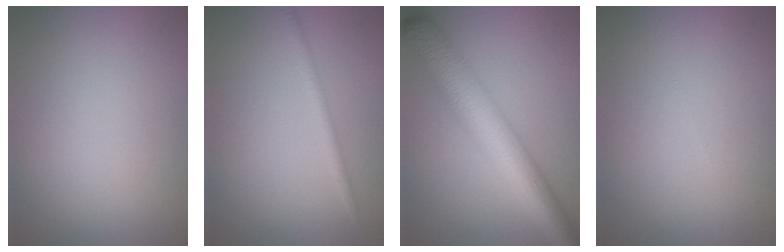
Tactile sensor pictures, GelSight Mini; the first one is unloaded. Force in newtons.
{"total": 2.0, "press": 2.0, "slide": 0.1}
{"total": 8.5, "press": 8.5, "slide": 0.1}
{"total": 0.0}